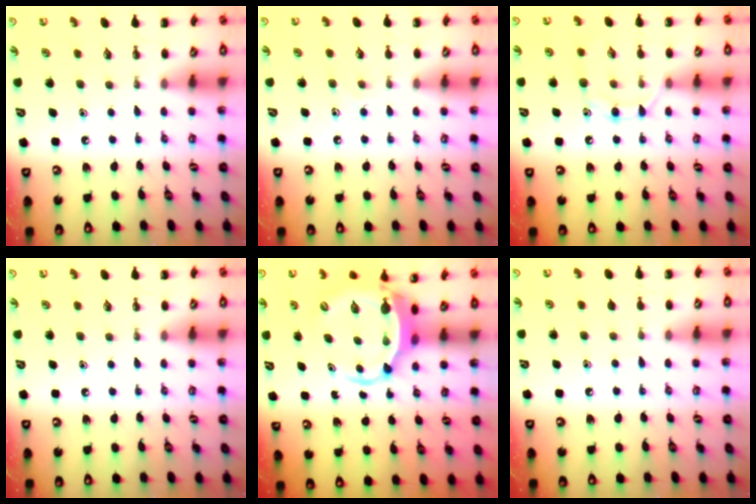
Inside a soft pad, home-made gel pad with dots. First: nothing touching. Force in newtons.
{"total": 3.6, "press": 3.4, "slide": 1.1}
{"total": 8.2, "press": 8.1, "slide": 1.2}
{"total": 0.0}
{"total": 6.1, "press": 5.9, "slide": 1.6}
{"total": 4.6, "press": 4.4, "slide": 1.5}